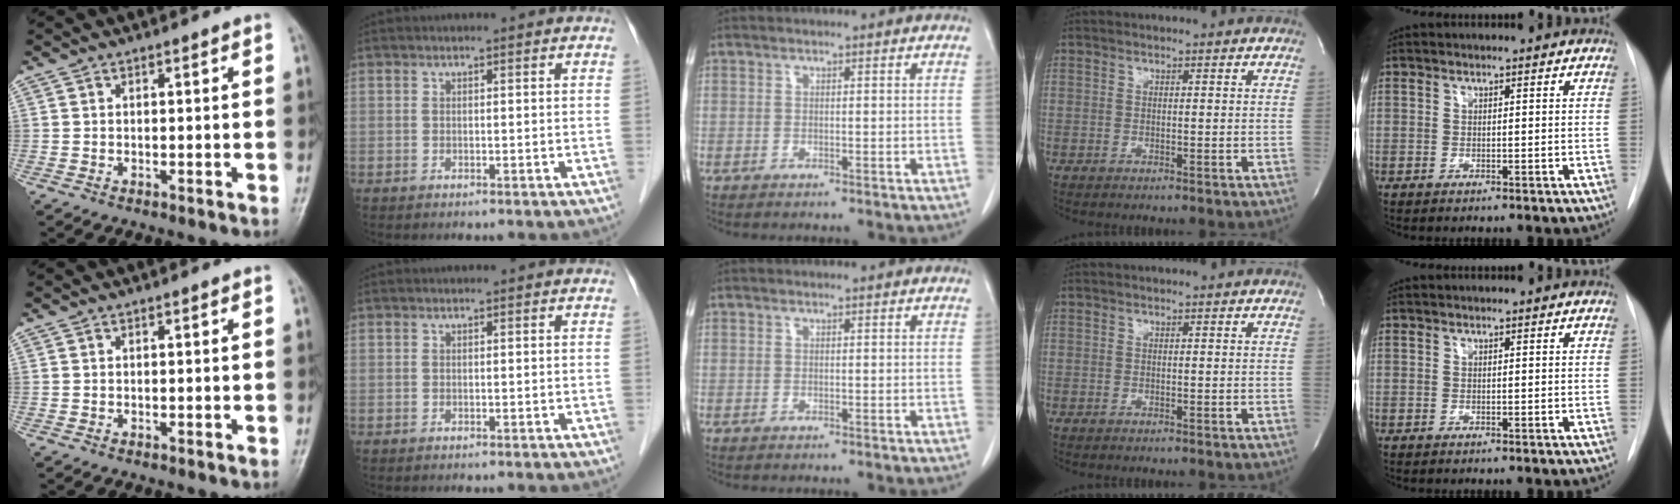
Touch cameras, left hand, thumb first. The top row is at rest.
{}